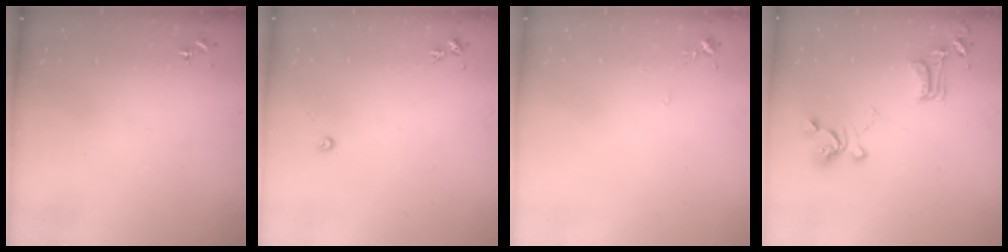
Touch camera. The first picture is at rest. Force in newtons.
{"total": 2.7, "press": 2.7, "slide": 0.2}
{"total": 4.3, "press": 4.2, "slide": 0.6}
{"total": 15.9, "press": 15.9, "slide": 1.0}